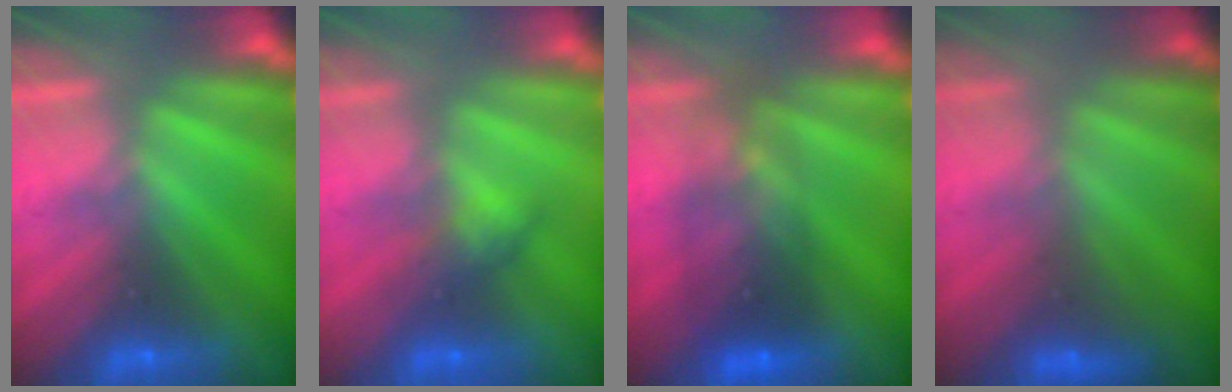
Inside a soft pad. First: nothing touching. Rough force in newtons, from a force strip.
{"total": 2.7}
{"total": 7.2}
{"total": 2.8}